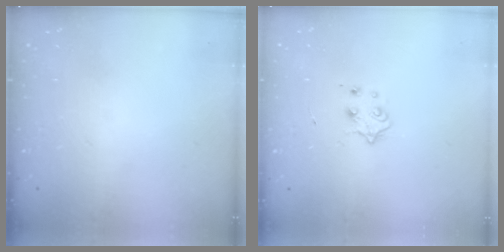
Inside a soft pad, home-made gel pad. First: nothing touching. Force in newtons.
{"total": 4.1, "press": 4.0, "slide": 0.6}